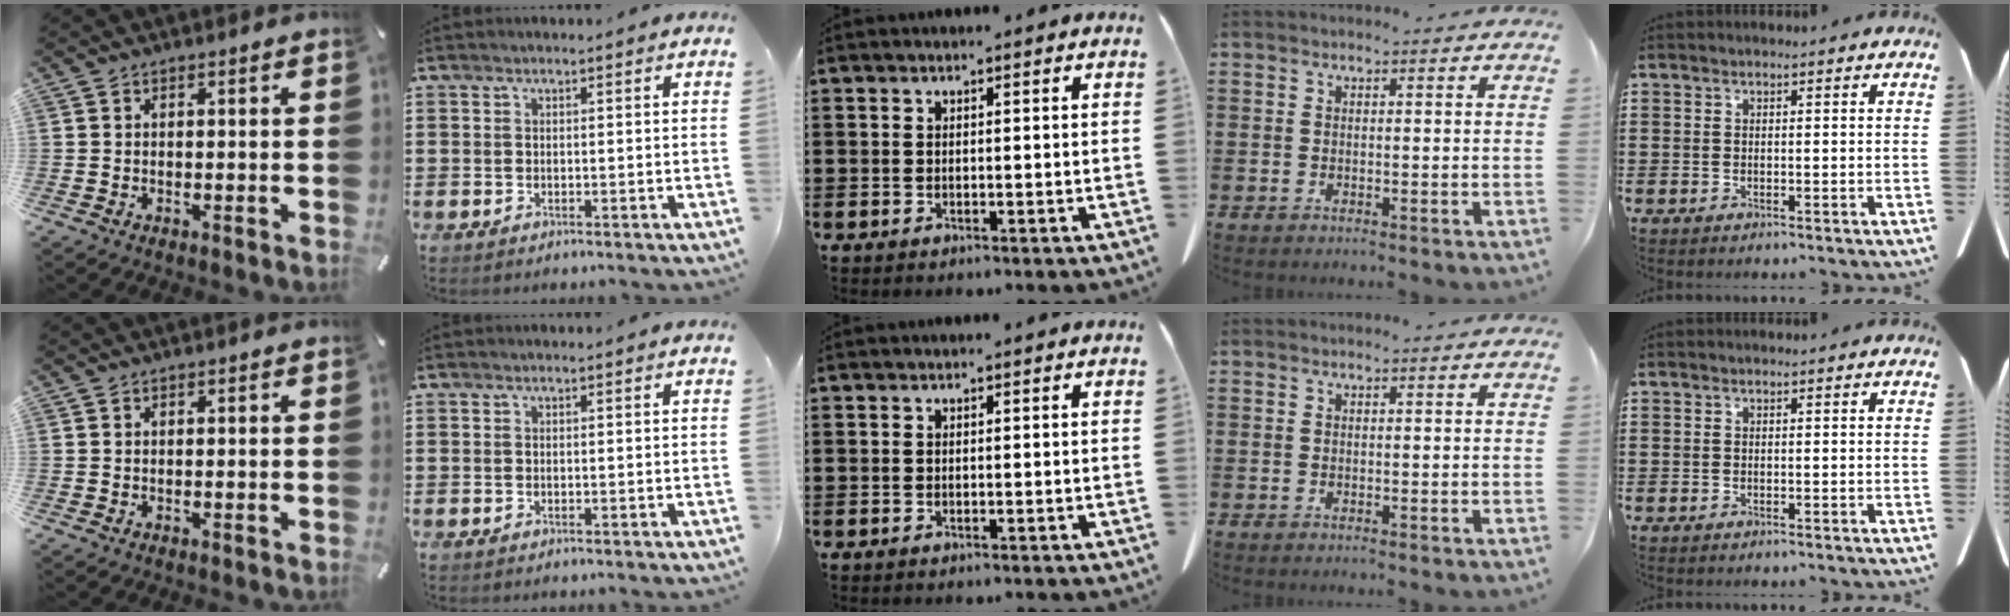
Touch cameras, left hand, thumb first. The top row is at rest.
{}